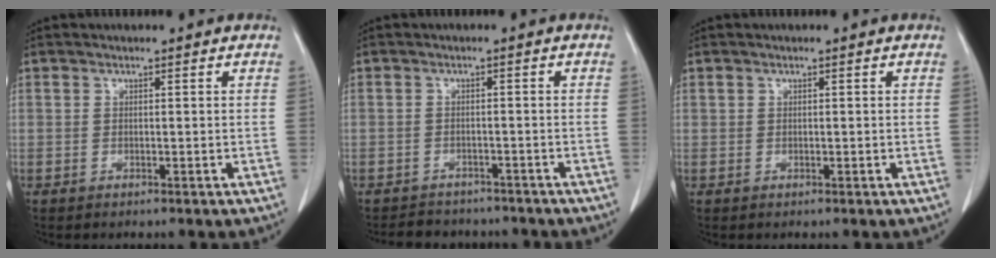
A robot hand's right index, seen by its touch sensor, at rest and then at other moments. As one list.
[{"total": 6.4, "force": [-5.7, 2.8, 0.9], "torque": [-0.009, 0.002, -0.073]}, {"total": 0.0}]